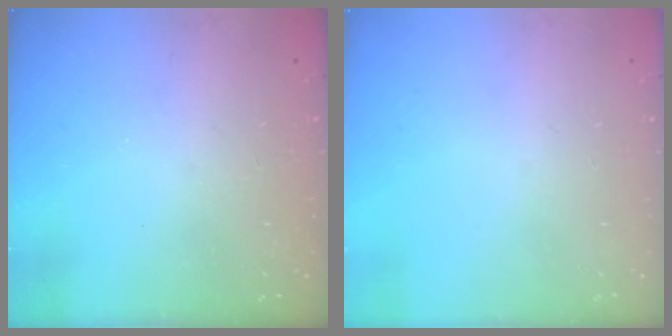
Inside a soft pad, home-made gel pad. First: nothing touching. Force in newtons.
{"total": 0.0}